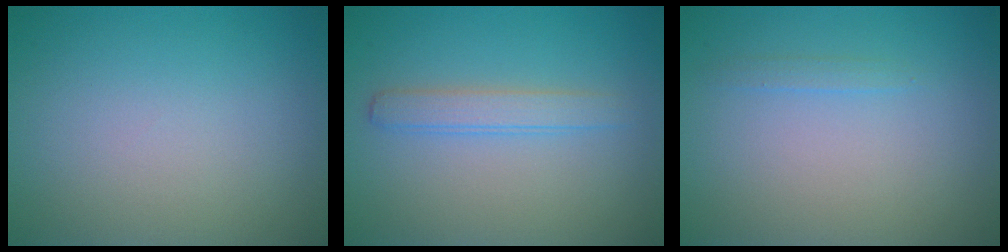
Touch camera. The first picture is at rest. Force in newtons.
{"total": 2.1, "press": 2.1, "slide": 0.1}
{"total": 0.7, "press": 0.7, "slide": 0.1}